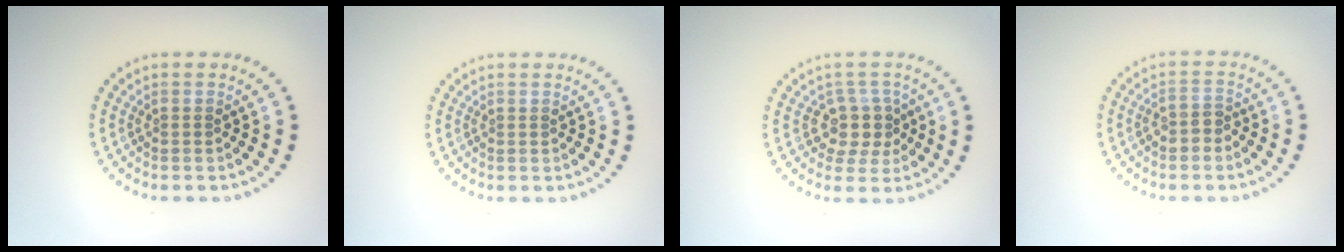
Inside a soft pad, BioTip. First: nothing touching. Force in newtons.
{"total": 0.0}
{"total": 3.0, "press": 2.4, "slide": 1.7}
{"total": 1.7, "press": 1.5, "slide": 0.8}